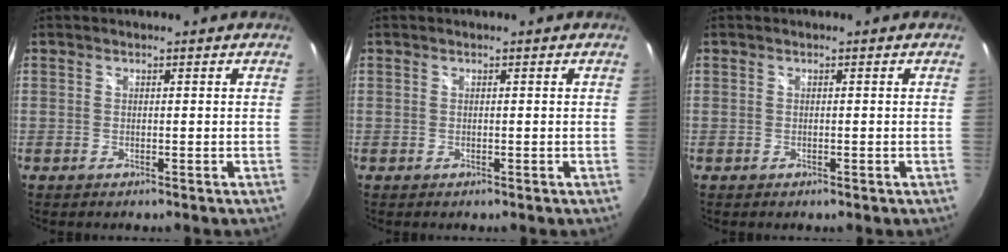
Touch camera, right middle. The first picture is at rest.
{"total": 0.0}
{"total": 0.0}